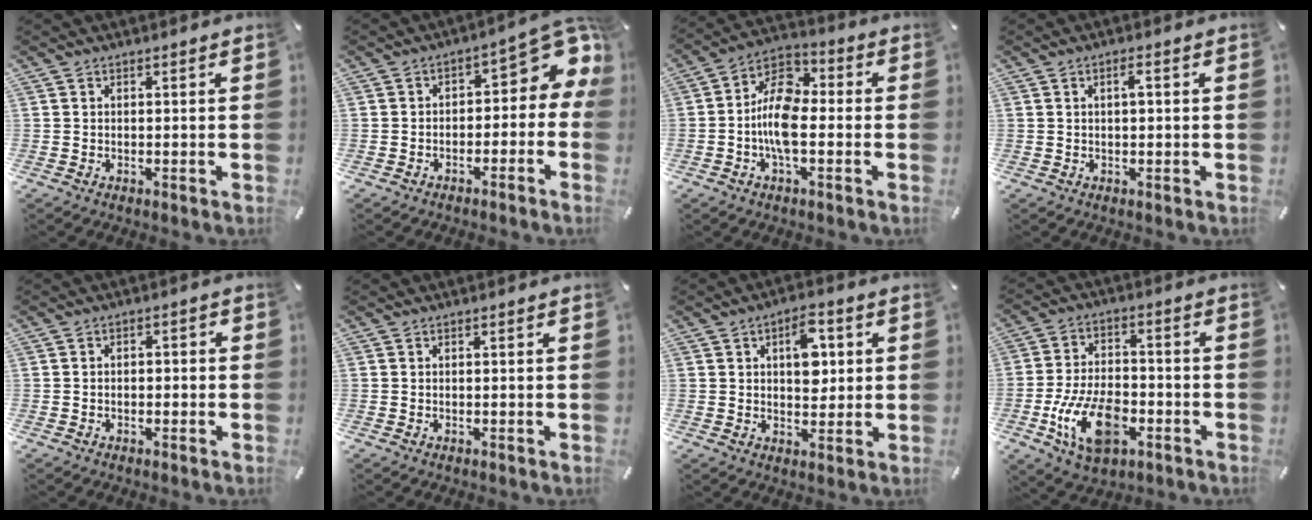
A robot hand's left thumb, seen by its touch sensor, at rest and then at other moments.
{"total": 8.3, "force": [2.2, 4.9, 6.4], "torque": [-0.071, -0.024, 0.036]}
{"total": 11.2, "force": [-2.6, 6.0, 9.1], "torque": [-0.190, 0.011, -0.045]}
{"total": 2.1, "force": [0.4, 0.7, 1.9], "torque": [-0.031, 0.001, 0.004]}
{"total": 1.6, "force": [-0.7, 1.0, 1.1], "torque": [-0.021, 0.004, -0.015]}
{"total": 0.0}
{"total": 9.1, "force": [2.3, 5.7, 6.8], "torque": [-0.080, -0.007, 0.033]}
{"total": 14.9, "force": [-5.8, 8.8, 10.6], "torque": [-0.213, 0.016, -0.100]}